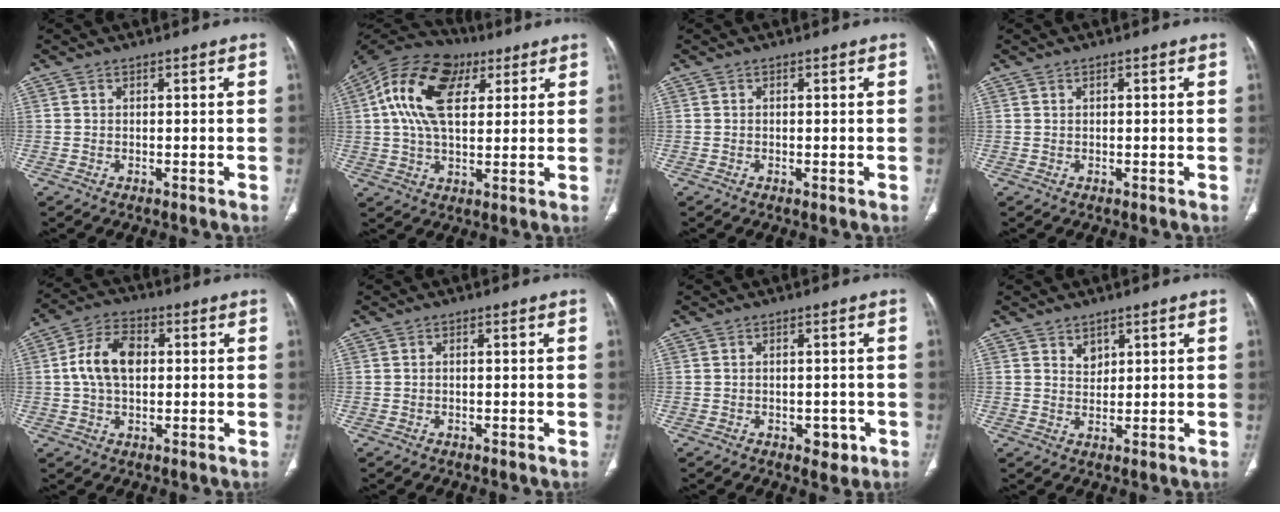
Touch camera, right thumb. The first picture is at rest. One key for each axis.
{"total": 18.0, "fx": 5.2, "fy": 10.7, "fz": 13.4, "tx": -0.240, "ty": 0.011, "tz": 0.081}
{"total": 0.0}
{"total": 0.6, "fx": 0.3, "fy": 0.2, "fz": 0.4, "tx": -0.009, "ty": 0.002, "tz": 0.006}
{"total": 9.8, "fx": 1.0, "fy": 6.2, "fz": 7.5, "tx": -0.137, "ty": 0.017, "tz": 0.015}
{"total": 0.0}
{"total": 3.1, "fx": -1.2, "fy": 2.0, "fz": 1.9, "tx": -0.009, "ty": 0.007, "tz": -0.007}
{"total": 2.4, "fx": 1.6, "fy": 1.6, "fz": 0.9, "tx": -0.004, "ty": -0.013, "tz": 0.030}